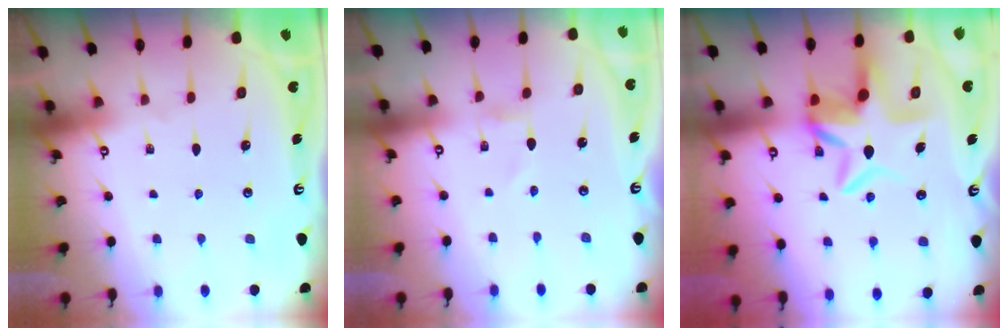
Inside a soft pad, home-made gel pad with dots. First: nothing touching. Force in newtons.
{"total": 0.0}
{"total": 7.0, "press": 6.5, "slide": 2.5}